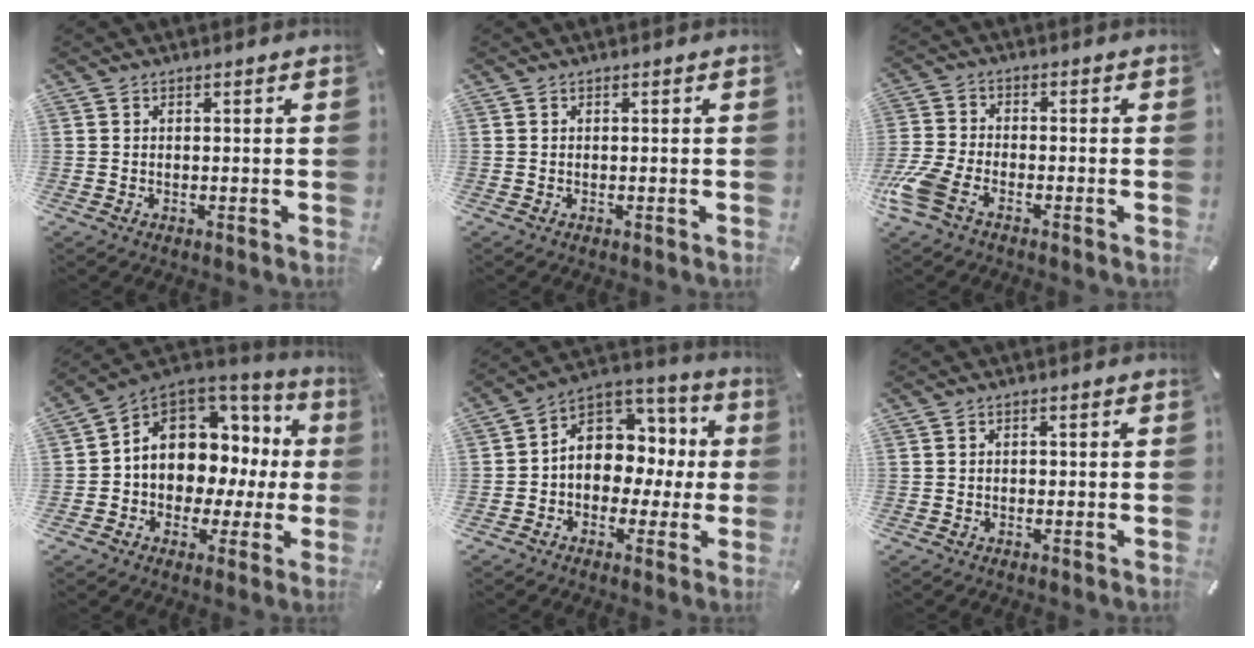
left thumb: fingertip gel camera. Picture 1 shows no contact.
{"total": 0.0}
{"total": 8.4, "force": [-4.8, 4.1, 5.6], "torque": [-0.148, -0.001, -0.096]}
{"total": 10.4, "force": [2.4, 8.7, 5.3], "torque": [-0.088, -0.028, 0.045]}
{"total": 10.8, "force": [0.9, 9.2, 5.6], "torque": [-0.091, -0.014, 0.023]}
{"total": 0.5, "force": [-0.2, 0.4, 0.3], "torque": [-0.006, 0.001, -0.005]}